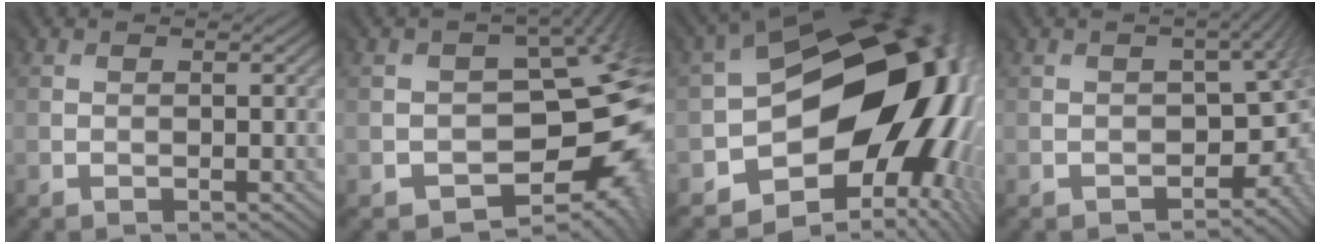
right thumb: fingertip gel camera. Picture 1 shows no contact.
{"total": 11.4, "force": [-4.0, 7.9, 7.2], "torque": [-0.058, -0.019, -0.049]}
{"total": 17.3, "force": [-3.0, 12.2, 11.9], "torque": [-0.151, -0.028, -0.036]}
{"total": 6.3, "force": [-3.1, 4.2, 3.6], "torque": [-0.027, -0.023, -0.023]}